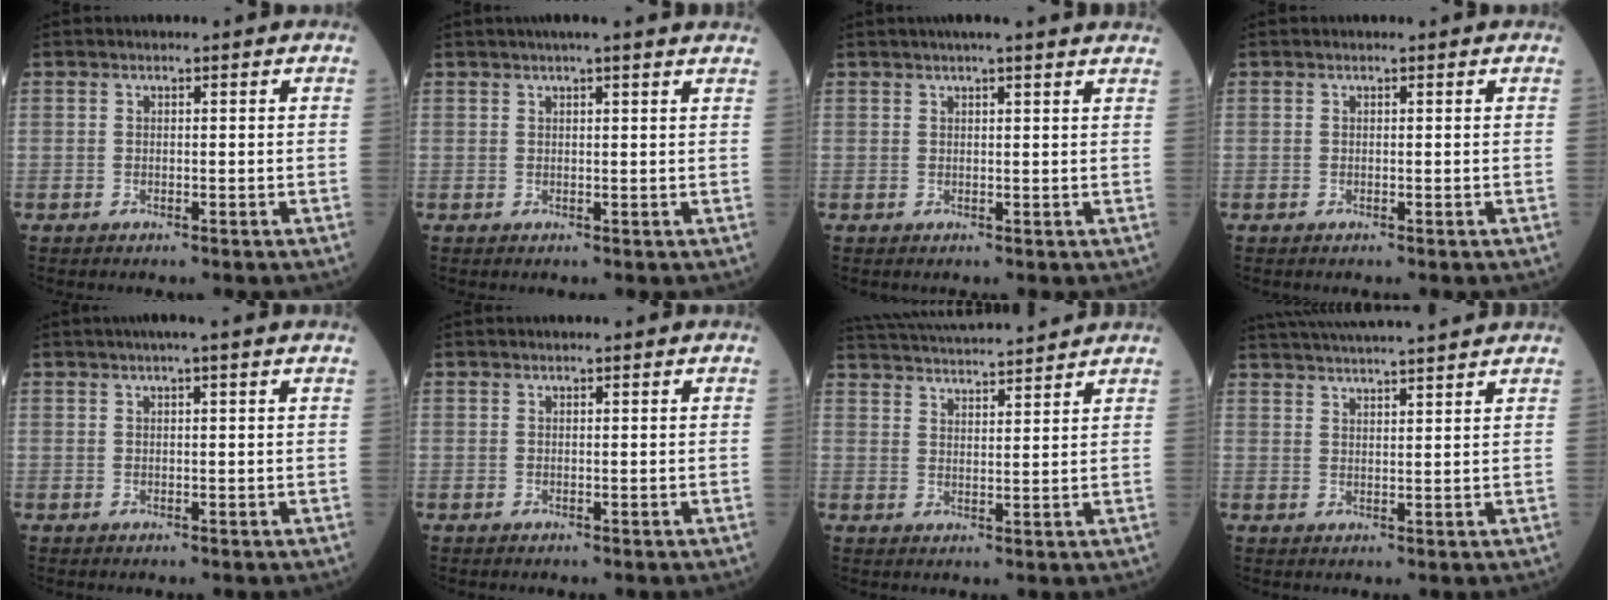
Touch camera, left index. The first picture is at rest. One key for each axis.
{"total": 7.8, "fx": 6.7, "fy": 0.1, "fz": 4.0, "tx": -0.055, "ty": 0.026, "tz": 0.073}
{"total": 8.9, "fx": 7.7, "fy": 0.2, "fz": 4.4, "tx": -0.058, "ty": 0.026, "tz": 0.082}
{"total": 0.0}
{"total": 3.7, "fx": 2.8, "fy": -0.6, "fz": 2.3, "tx": -0.030, "ty": 0.021, "tz": 0.041}
{"total": 1.5, "fx": 1.4, "fy": 0.1, "fz": 0.5, "tx": -0.007, "ty": 0.019, "tz": 0.022}
{"total": 15.2, "fx": 14.4, "fy": 0.9, "fz": 5.0, "tx": -0.101, "ty": 0.031, "tz": 0.219}
{"total": 14.7, "fx": 13.6, "fy": -0.2, "fz": 5.5, "tx": -0.107, "ty": 0.019, "tz": 0.198}